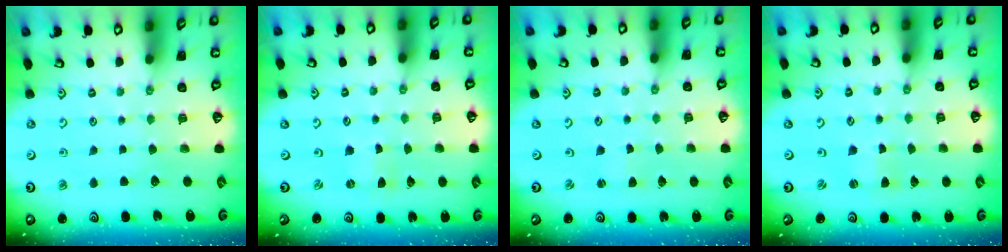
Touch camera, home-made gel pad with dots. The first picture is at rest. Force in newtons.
{"total": 0.0}
{"total": 1.1, "press": 1.1, "slide": 0.2}
{"total": 1.0, "press": 1.0, "slide": 0.1}